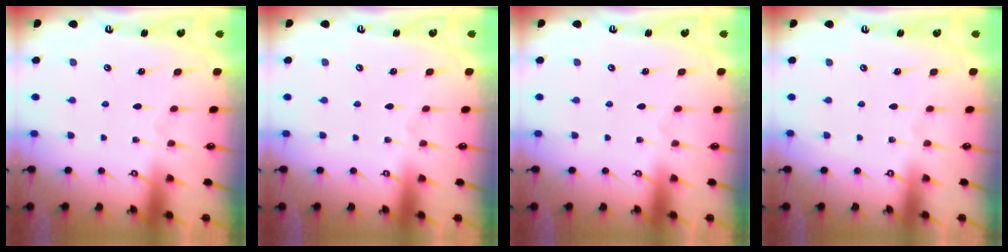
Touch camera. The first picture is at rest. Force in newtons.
{"total": 0.0}
{"total": 0.0}
{"total": 0.6, "press": 0.5, "slide": 0.4}